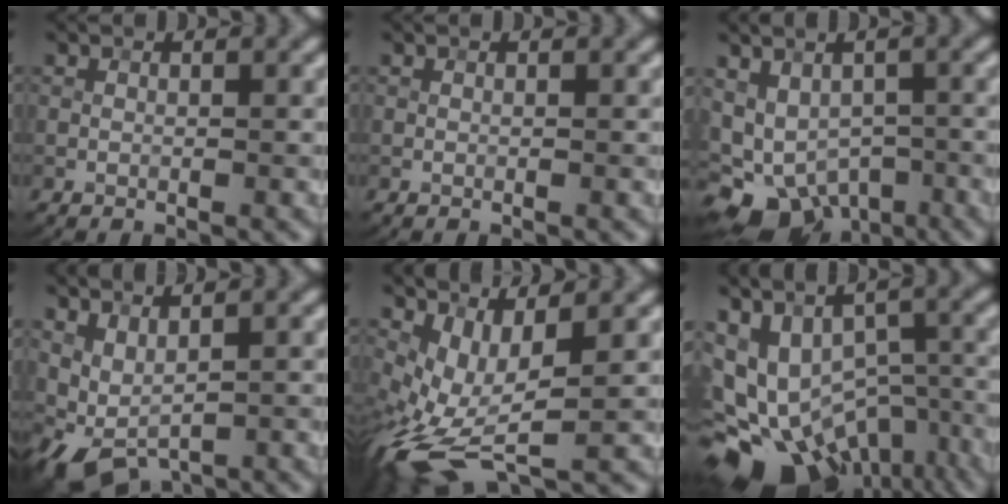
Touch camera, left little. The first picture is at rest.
{"total": 0.0}
{"total": 9.5, "force": [-4.5, 6.8, 5.0], "torque": [-0.066, -0.024, -0.048]}
{"total": 3.3, "force": [0.9, 1.5, 2.8], "torque": [-0.062, -0.010, 0.028]}
{"total": 6.5, "force": [-1.3, 2.9, 5.7], "torque": [-0.134, -0.009, -0.023]}
{"total": 15.5, "force": [-6.9, 10.7, 9.0], "torque": [-0.169, -0.015, -0.061]}